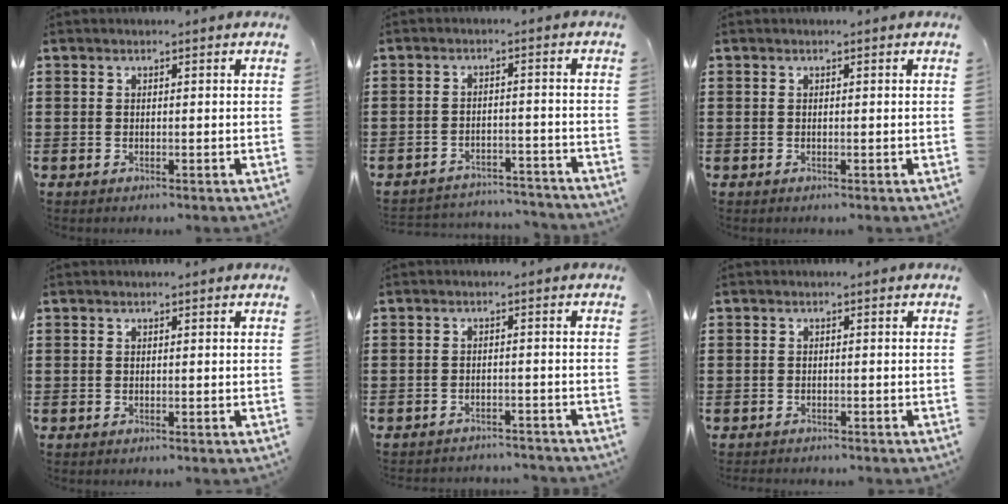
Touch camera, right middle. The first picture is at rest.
{"total": 3.5, "force": [-3.5, 0.4, 0.0], "torque": [-0.006, 0.002, -0.074]}
{"total": 0.0}
{"total": 0.0}
{"total": 2.3, "force": [-2.3, 0.2, -0.1], "torque": [-0.006, 0.000, -0.050]}
{"total": 1.0, "force": [-0.9, 0.2, -0.1], "torque": [0.001, 0.004, -0.022]}